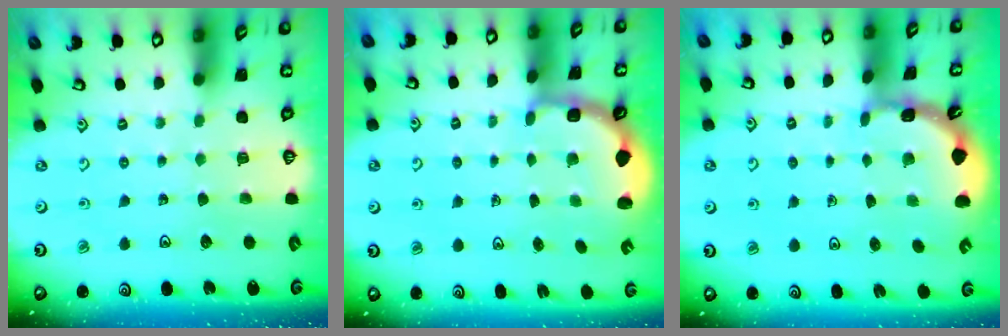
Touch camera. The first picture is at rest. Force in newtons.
{"total": 2.9, "press": 2.0, "slide": 2.1}
{"total": 2.0, "press": 2.0, "slide": 0.1}